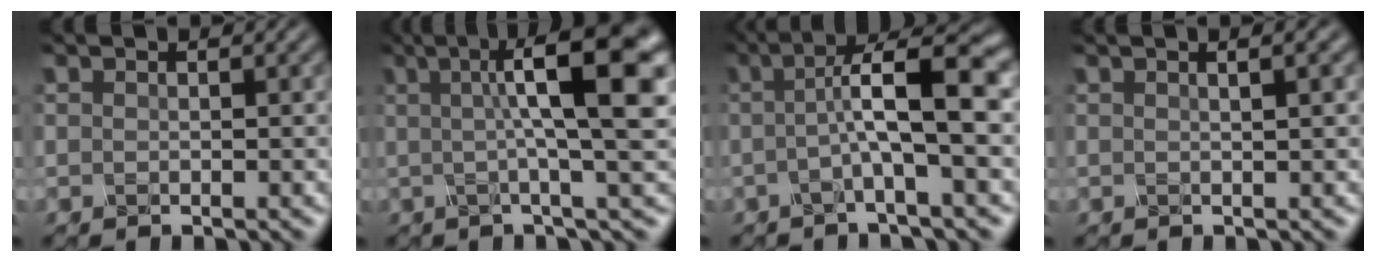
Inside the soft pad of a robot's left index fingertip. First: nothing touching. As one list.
[{"total": 10.0, "force": [1.8, 2.0, 9.6], "torque": [-0.107, 0.019, 0.019]}, {"total": 6.5, "force": [-0.1, 1.3, 6.3], "torque": [-0.100, 0.013, -0.008]}, {"total": 4.3, "force": [1.8, 2.0, 3.3], "torque": [-0.014, 0.027, -0.003]}]